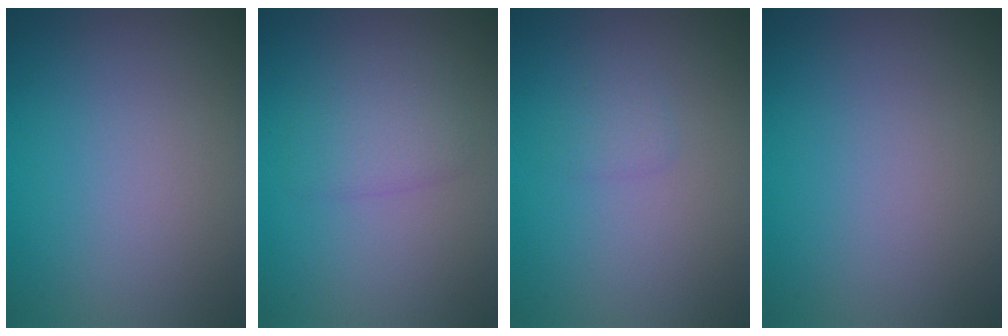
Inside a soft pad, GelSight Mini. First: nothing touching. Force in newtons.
{"total": 2.4, "press": 2.4, "slide": 0.1}
{"total": 0.9, "press": 0.9, "slide": 0.1}
{"total": 0.0}